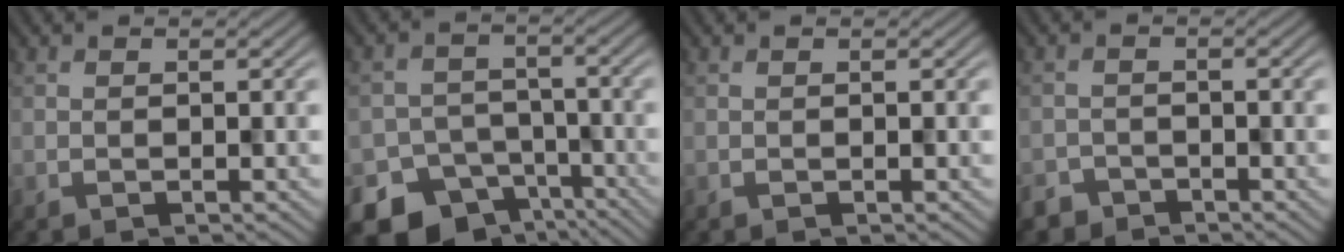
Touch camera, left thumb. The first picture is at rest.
{"total": 11.1, "force": [-8.0, 7.3, 2.8], "torque": [-0.042, -0.021, -0.102]}
{"total": 0.0}
{"total": 2.3, "force": [-2.0, 1.0, -0.3], "torque": [0.010, -0.001, -0.038]}